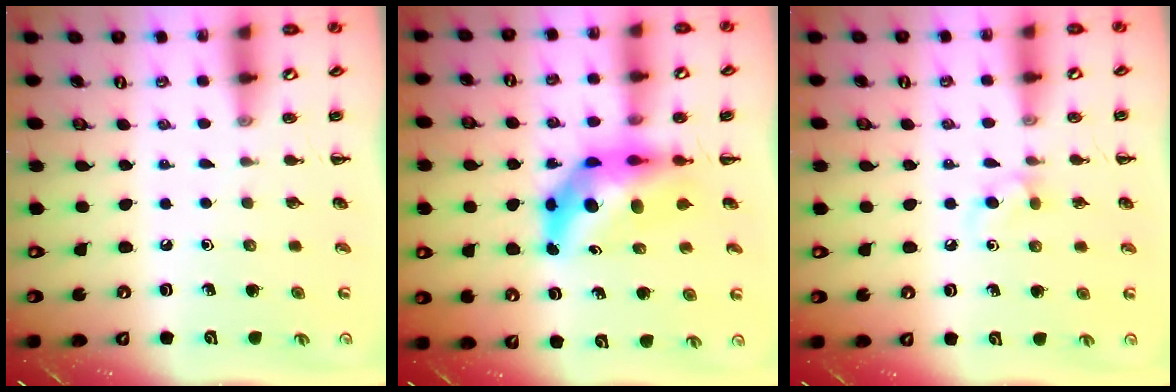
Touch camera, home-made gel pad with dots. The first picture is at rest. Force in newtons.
{"total": 8.8, "press": 8.5, "slide": 2.5}
{"total": 4.5, "press": 4.2, "slide": 1.5}